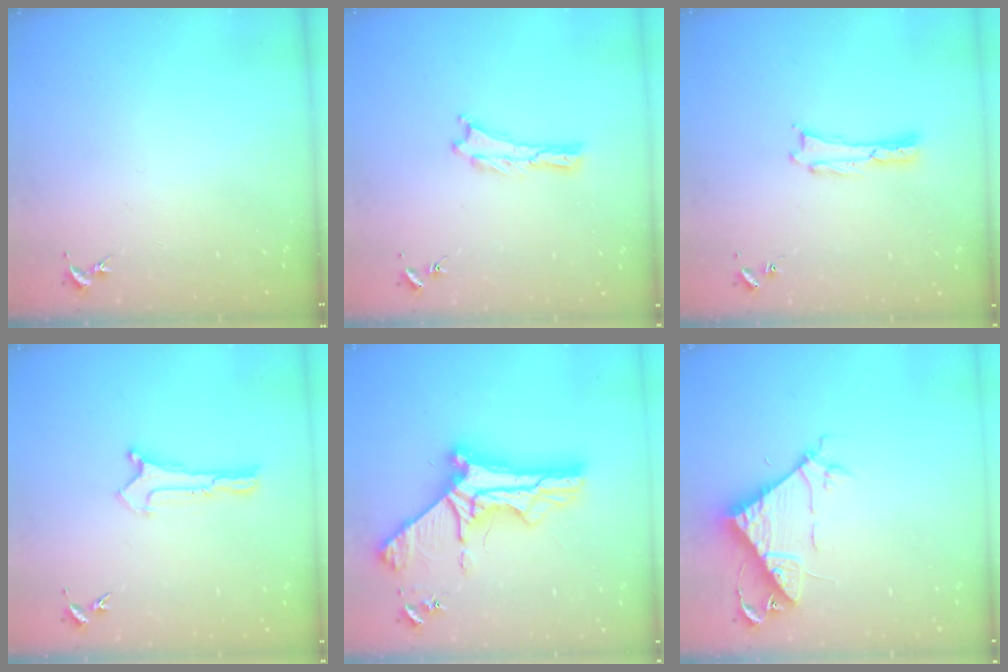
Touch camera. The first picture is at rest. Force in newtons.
{"total": 0.0}
{"total": 0.0}
{"total": 0.0}
{"total": 11.8, "press": 11.7, "slide": 1.2}
{"total": 8.1, "press": 8.0, "slide": 0.7}